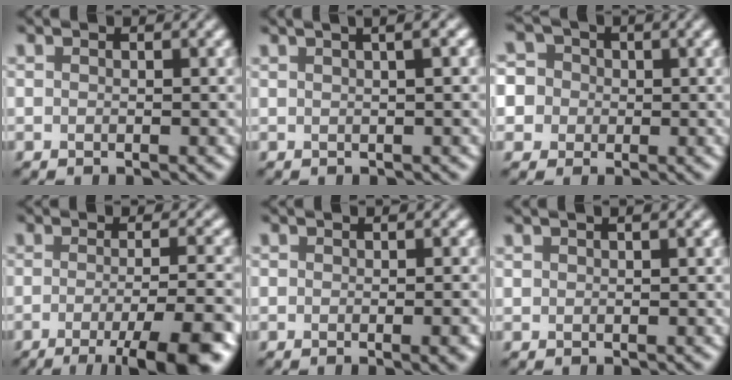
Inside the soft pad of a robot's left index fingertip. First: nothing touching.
{"total": 5.1, "force": [2.6, 2.2, 3.9], "torque": [-0.030, 0.042, 0.009]}
{"total": 7.2, "force": [1.2, 6.6, 2.7], "torque": [-0.047, 0.042, -0.015]}
{"total": 8.5, "force": [-4.3, 1.8, 7.1], "torque": [-0.088, 0.000, -0.062]}
{"total": 2.5, "force": [-0.9, 0.9, 2.2], "torque": [-0.019, -0.003, -0.004]}
{"total": 0.6, "force": [0.5, 0.0, 0.3], "torque": [-0.010, 0.007, 0.010]}